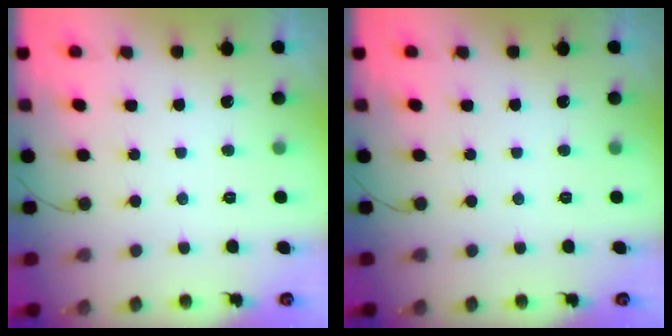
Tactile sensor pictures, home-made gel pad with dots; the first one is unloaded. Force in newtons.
{"total": 0.0}